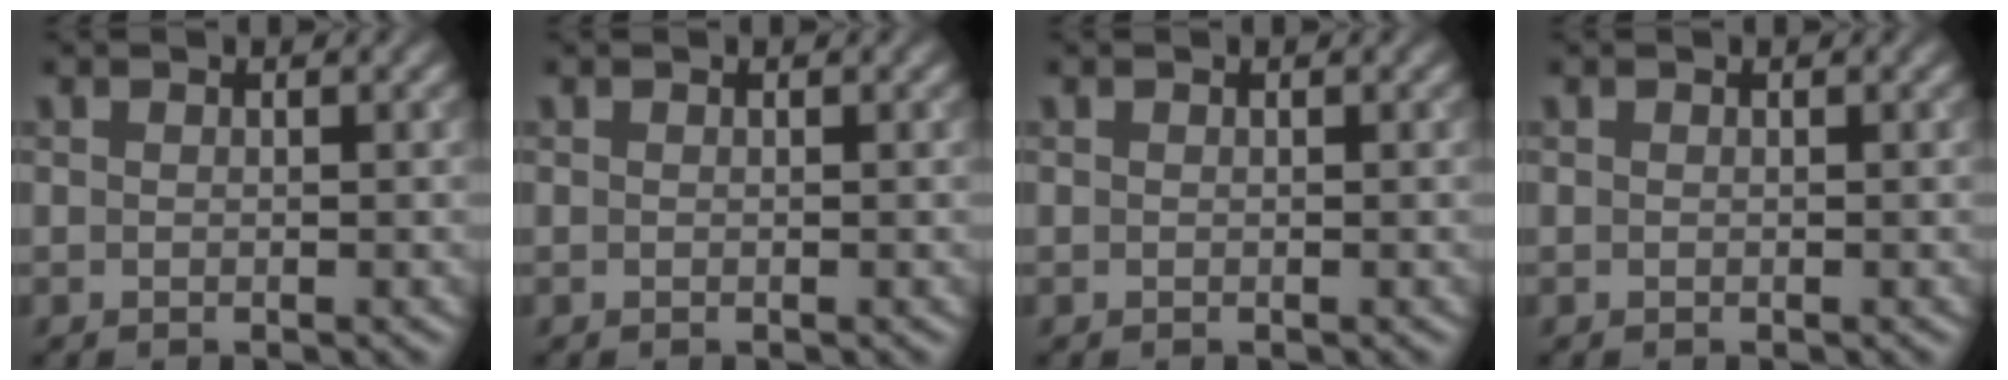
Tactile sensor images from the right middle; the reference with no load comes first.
{"total": 0.0}
{"total": 0.0}
{"total": 0.0}